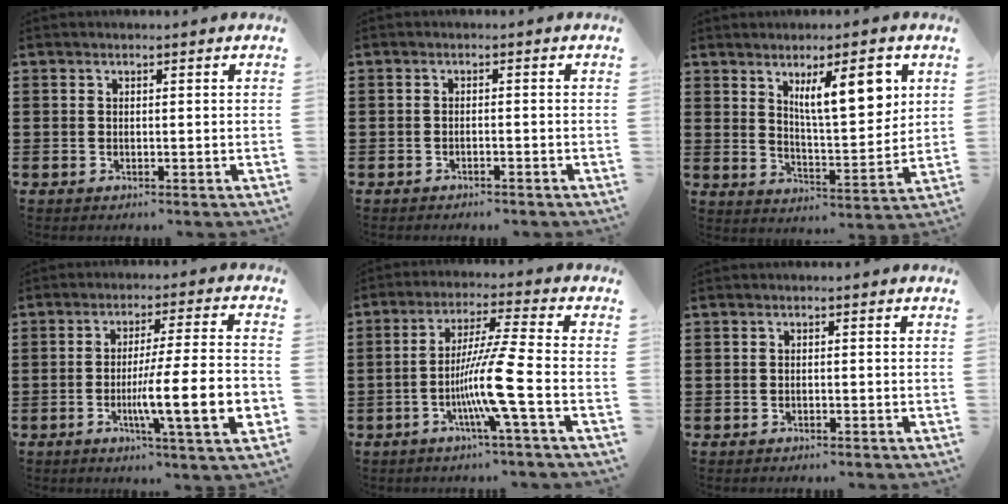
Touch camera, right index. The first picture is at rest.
{"total": 1.1, "force": [-1.0, 0.0, 0.4], "torque": [-0.010, -0.001, -0.019]}
{"total": 9.7, "force": [4.3, 3.1, 8.1], "torque": [-0.133, -0.004, 0.068]}
{"total": 13.1, "force": [-3.5, 1.3, 12.6], "torque": [-0.214, -0.015, -0.065]}
{"total": 10.0, "force": [-3.4, -1.0, 9.4], "torque": [-0.181, -0.014, -0.070]}
{"total": 0.6, "force": [-0.6, 0.0, 0.2], "torque": [-0.006, -0.003, -0.011]}